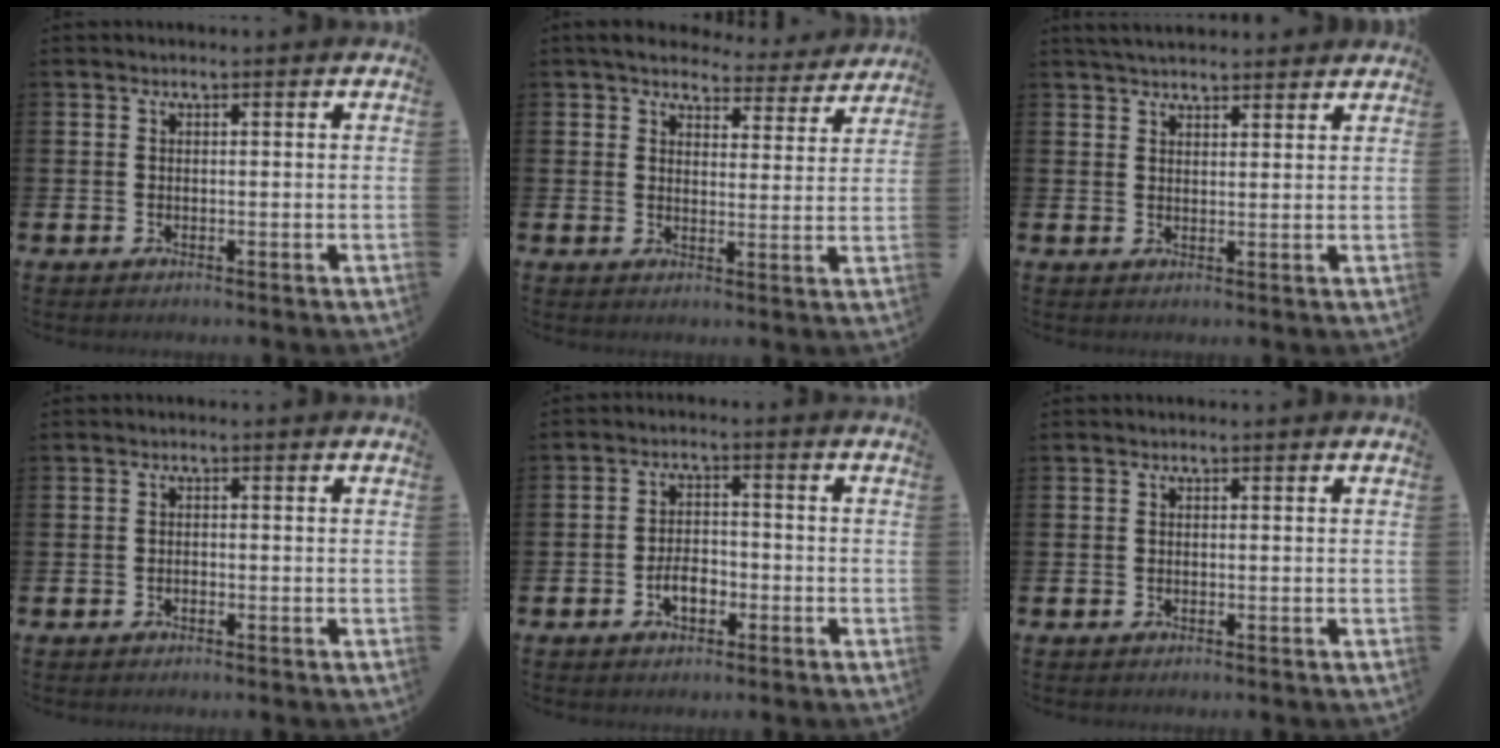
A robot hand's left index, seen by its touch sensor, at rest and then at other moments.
{"total": 5.6, "force": [5.1, 1.9, 1.1], "torque": [-0.034, -0.034, 0.090]}
{"total": 3.7, "force": [3.6, 0.7, 0.7], "torque": [-0.022, -0.011, 0.067]}
{"total": 0.6, "force": [-0.4, 0.4, 0.2], "torque": [-0.010, 0.003, -0.009]}
{"total": 3.6, "force": [-1.5, 2.0, 2.6], "torque": [-0.037, 0.001, -0.031]}
{"total": 0.0}